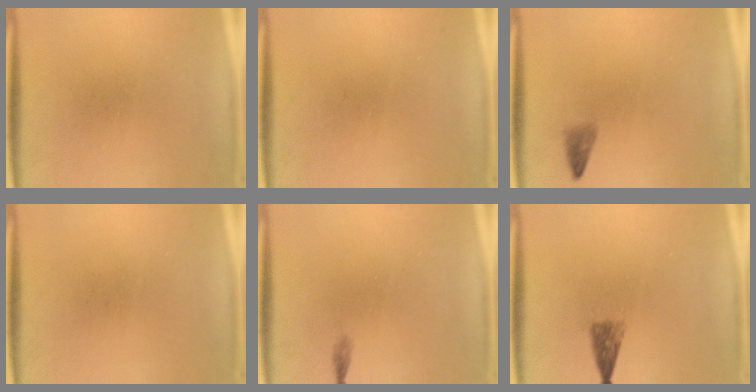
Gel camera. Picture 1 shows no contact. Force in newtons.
{"total": 0.0}
{"total": 1.2}
{"total": 0.0}
{"total": 0.6}
{"total": 2.4}